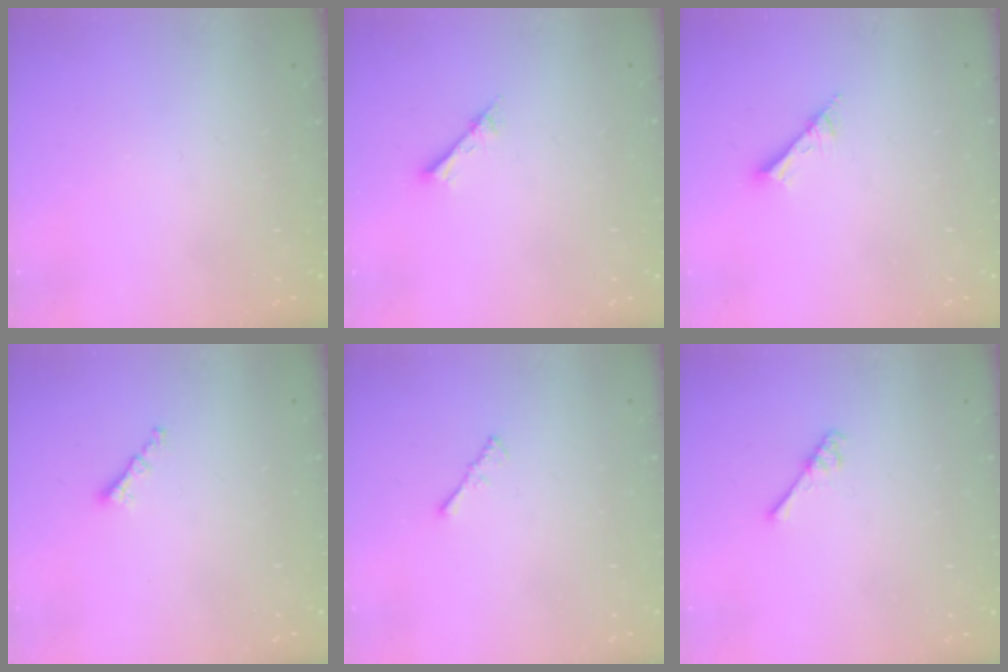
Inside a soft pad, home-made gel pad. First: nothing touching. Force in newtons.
{"total": 2.4, "press": 2.4, "slide": 0.3}
{"total": 2.0, "press": 2.0, "slide": 0.1}
{"total": 1.2, "press": 1.1, "slide": 0.5}
{"total": 1.5, "press": 1.4, "slide": 0.4}
{"total": 2.9, "press": 2.9, "slide": 0.4}